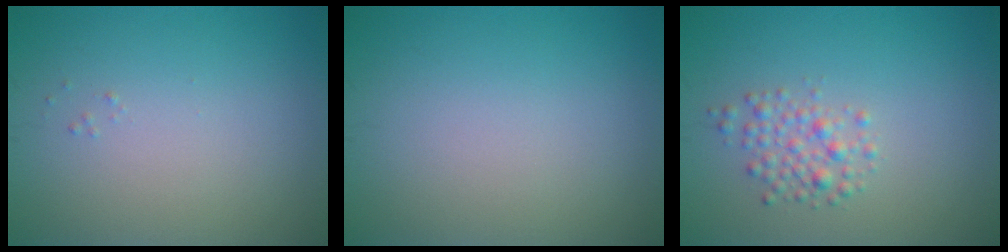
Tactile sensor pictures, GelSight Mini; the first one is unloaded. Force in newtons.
{"total": 0.0}
{"total": 2.2, "press": 2.2, "slide": 0.1}